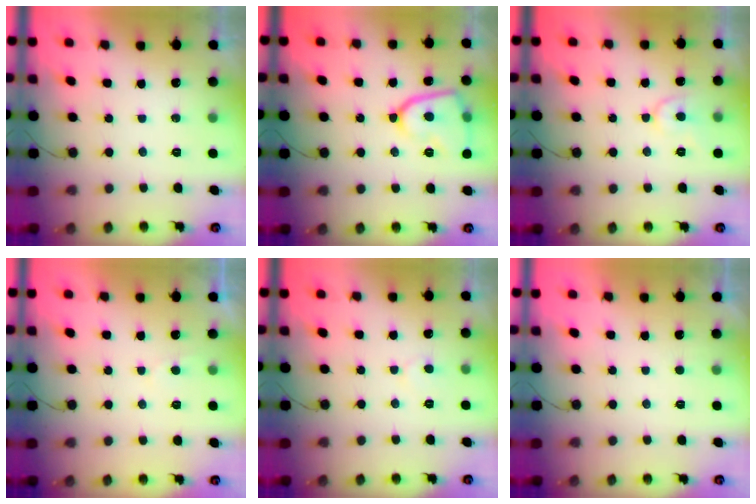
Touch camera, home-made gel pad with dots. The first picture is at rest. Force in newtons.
{"total": 12.7, "press": 12.6, "slide": 1.4}
{"total": 6.4, "press": 6.3, "slide": 0.8}
{"total": 2.0, "press": 1.9, "slide": 0.3}
{"total": 3.8, "press": 3.8, "slide": 0.4}
{"total": 1.4, "press": 1.4, "slide": 0.3}